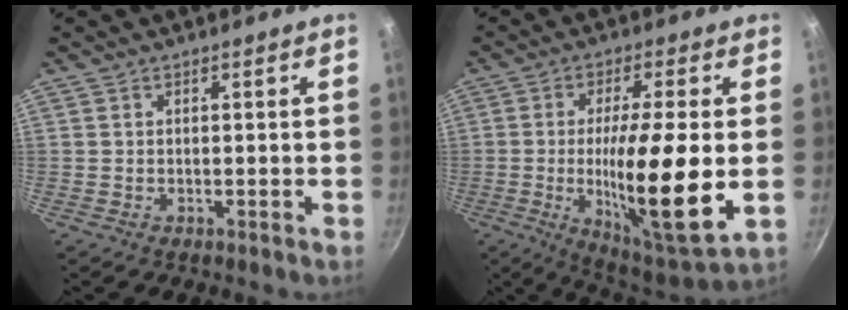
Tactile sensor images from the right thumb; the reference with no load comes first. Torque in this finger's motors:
{"motor_torque": [-0.57, 1.34, 1.15, -0.37, 0.21]}